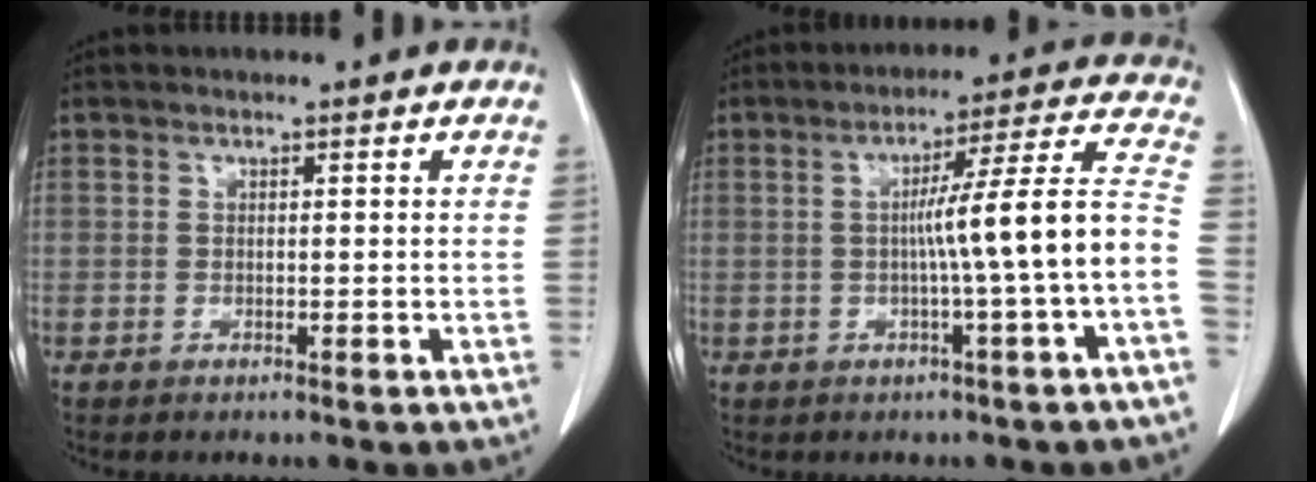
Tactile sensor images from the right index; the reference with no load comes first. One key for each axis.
{"total": 11.0, "fx": -1.8, "fy": -1.7, "fz": 10.7, "tx": -0.155, "ty": 0.018, "tz": -0.025}